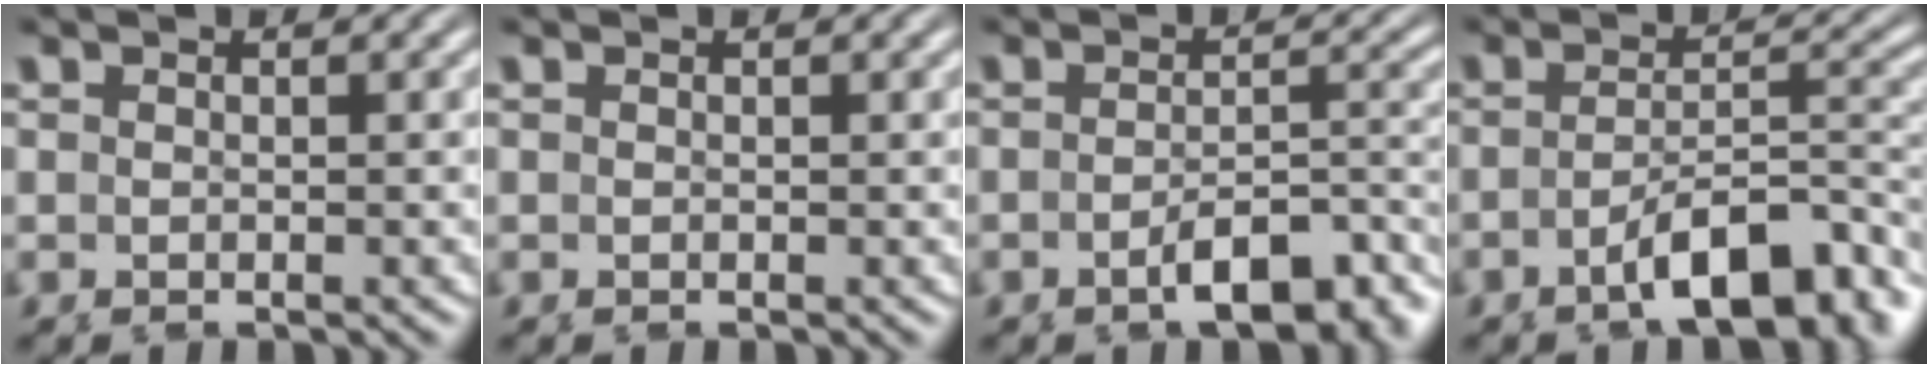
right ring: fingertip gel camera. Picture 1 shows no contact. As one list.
[{"total": 0.0}, {"total": 5.6, "force": [-3.5, 1.6, 4.0], "torque": [-0.032, -0.014, -0.045]}, {"total": 6.5, "force": [-3.5, 2.2, 5.1], "torque": [-0.052, -0.023, -0.038]}]